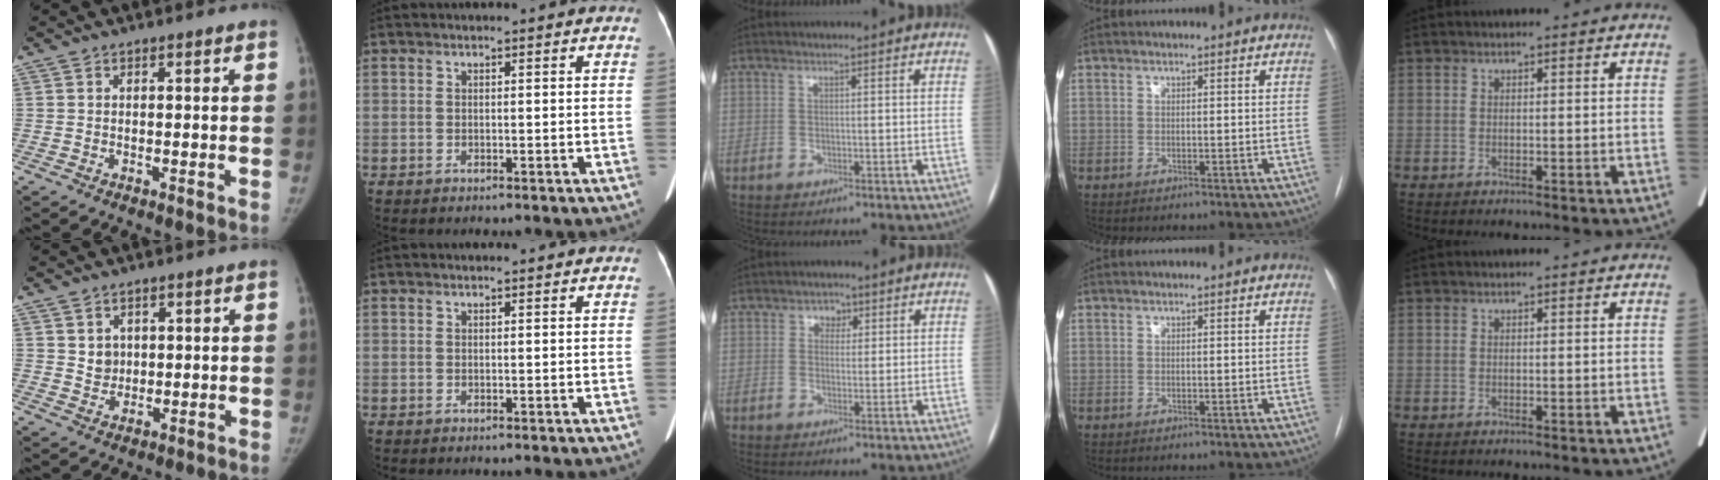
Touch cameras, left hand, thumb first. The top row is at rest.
{"thumb": {"total": 3.2, "force": [1.1, 2.8, 1.2], "torque": [-0.006, -0.010, 0.025]}, "index": {"total": 0.7, "force": [0.7, 0.0, 0.2], "torque": [-0.010, 0.006, 0.008]}, "middle": {"total": 2.3, "force": [1.0, 1.8, 1.0], "torque": [-0.013, 0.005, 0.012]}}